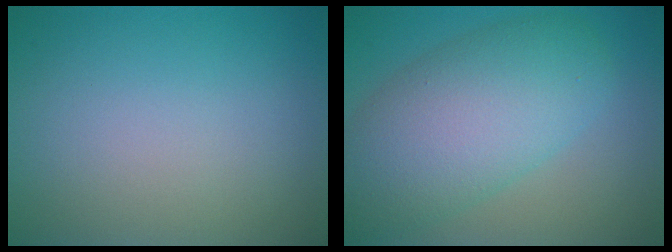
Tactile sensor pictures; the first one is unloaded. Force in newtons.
{"total": 8.8, "press": 8.8, "slide": 0.3}